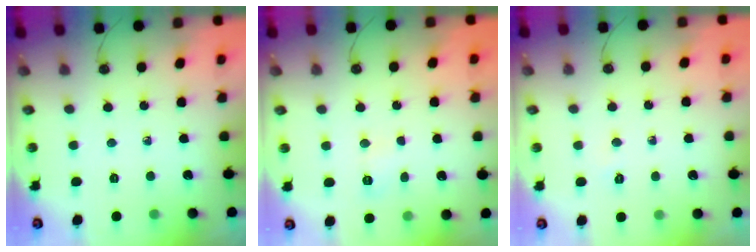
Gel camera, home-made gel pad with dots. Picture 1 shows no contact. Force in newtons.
{"total": 4.2, "press": 4.0, "slide": 1.2}
{"total": 2.3, "press": 2.3, "slide": 0.3}